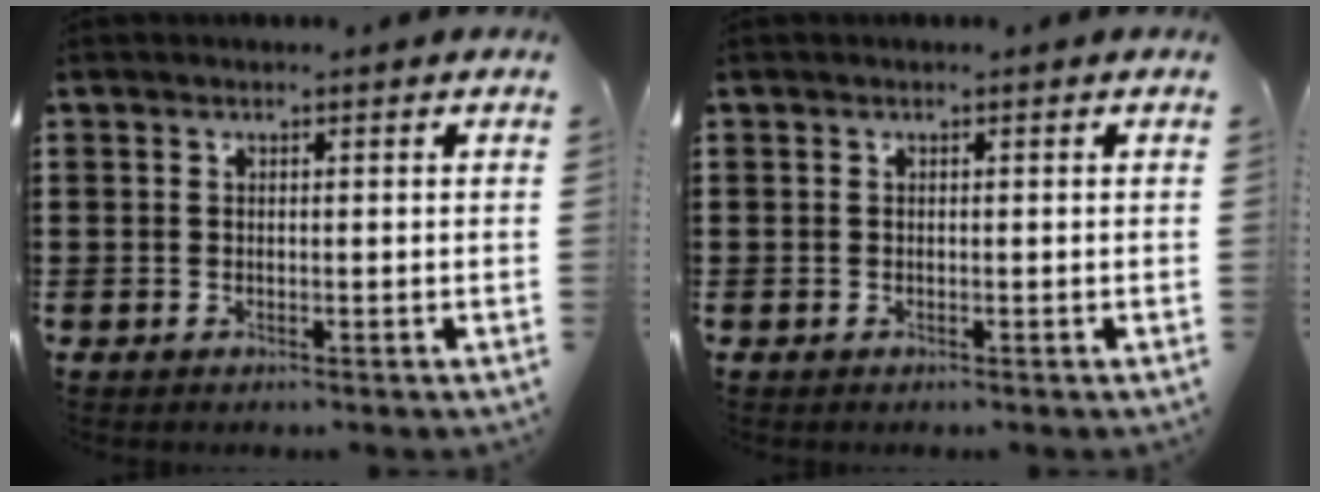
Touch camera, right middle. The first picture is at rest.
{"total": 0.0}